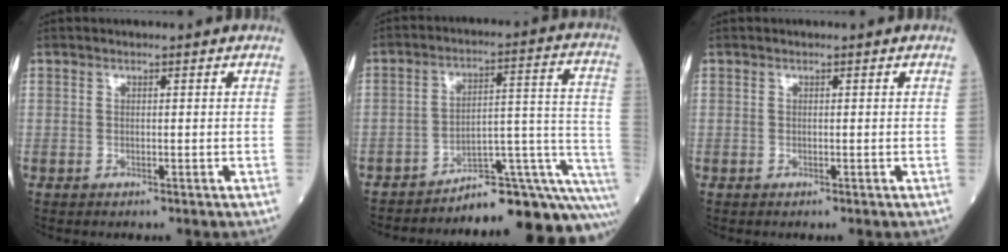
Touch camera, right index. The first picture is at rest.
{"total": 16.7, "force": [-15.2, 1.5, 6.6], "torque": [-0.016, 0.059, -0.208]}
{"total": 0.0}